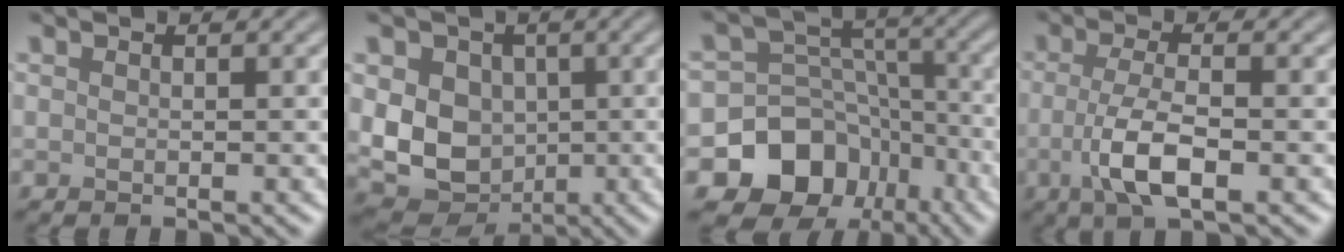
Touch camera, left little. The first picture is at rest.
{"total": 9.1, "force": [0.0, 7.5, 5.2], "torque": [-0.080, 0.003, -0.010]}
{"total": 10.0, "force": [-5.5, 7.9, 2.9], "torque": [-0.044, 0.012, -0.098]}
{"total": 4.5, "force": [-1.2, 1.4, 4.1], "torque": [-0.085, -0.002, -0.027]}